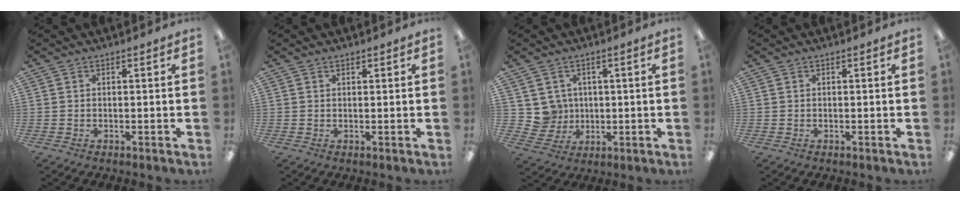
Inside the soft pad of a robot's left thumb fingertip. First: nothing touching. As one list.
[{"total": 0.6, "force": [0.5, 0.3, 0.2], "torque": [0.003, -0.003, 0.008]}, {"total": 5.7, "force": [2.0, 5.3, 0.0], "torque": [-0.011, -0.002, 0.042]}, {"total": 0.0}]